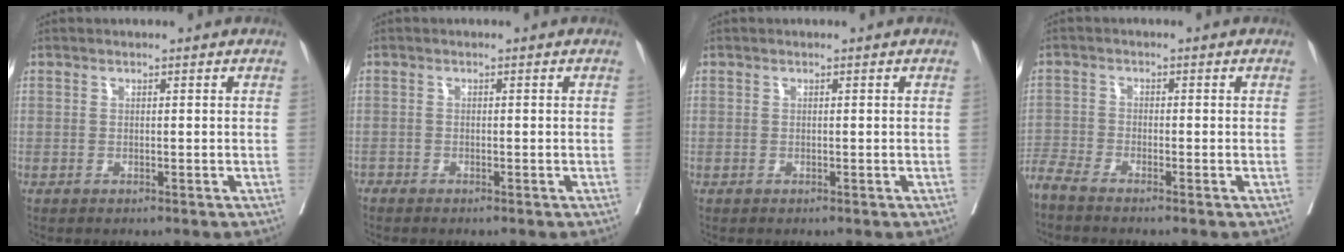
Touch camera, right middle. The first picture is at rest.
{"total": 0.6, "force": [-0.6, 0.1, 0.0], "torque": [-0.001, -0.001, -0.015]}
{"total": 0.0}
{"total": 3.4, "force": [-3.2, -0.3, 1.1], "torque": [-0.024, -0.008, -0.066]}